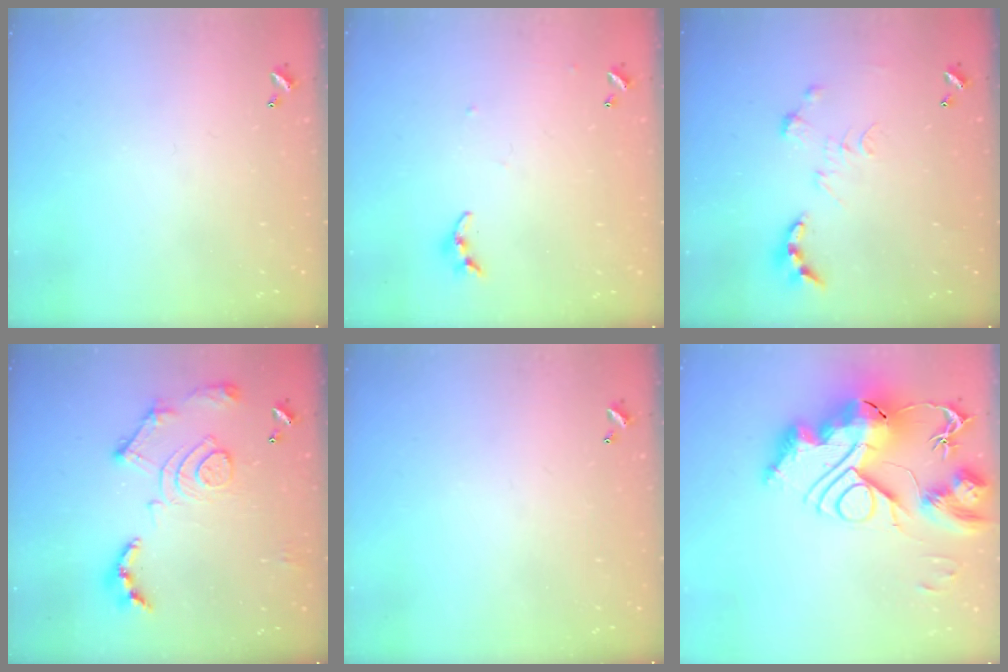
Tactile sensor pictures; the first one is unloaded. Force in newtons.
{"total": 4.2, "press": 4.1, "slide": 0.4}
{"total": 0.0}
{"total": 16.8, "press": 16.7, "slide": 1.6}
{"total": 0.0}
{"total": 0.7, "press": 0.7, "slide": 0.0}